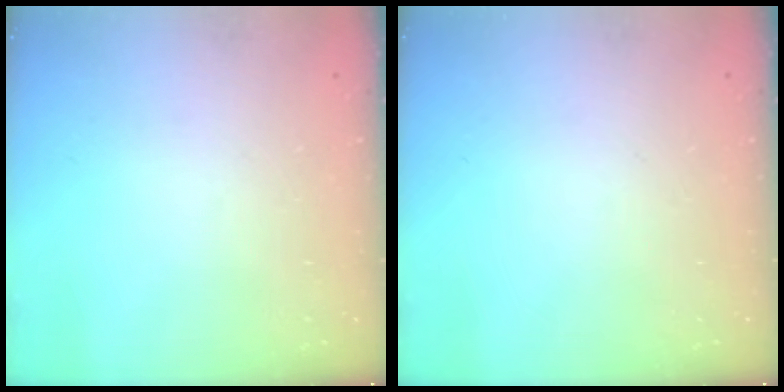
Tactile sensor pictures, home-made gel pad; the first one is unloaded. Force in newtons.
{"total": 0.0}